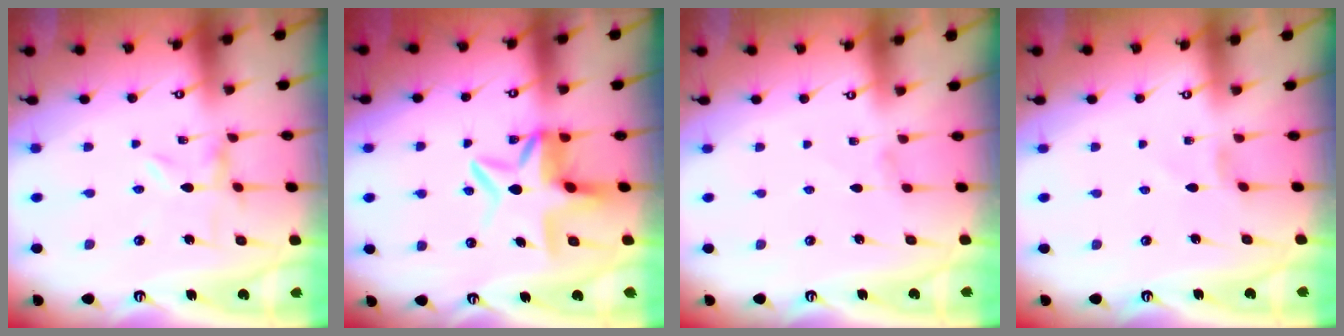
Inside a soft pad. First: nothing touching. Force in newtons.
{"total": 8.2, "press": 7.8, "slide": 2.3}
{"total": 0.0}
{"total": 1.2, "press": 1.2, "slide": 0.3}